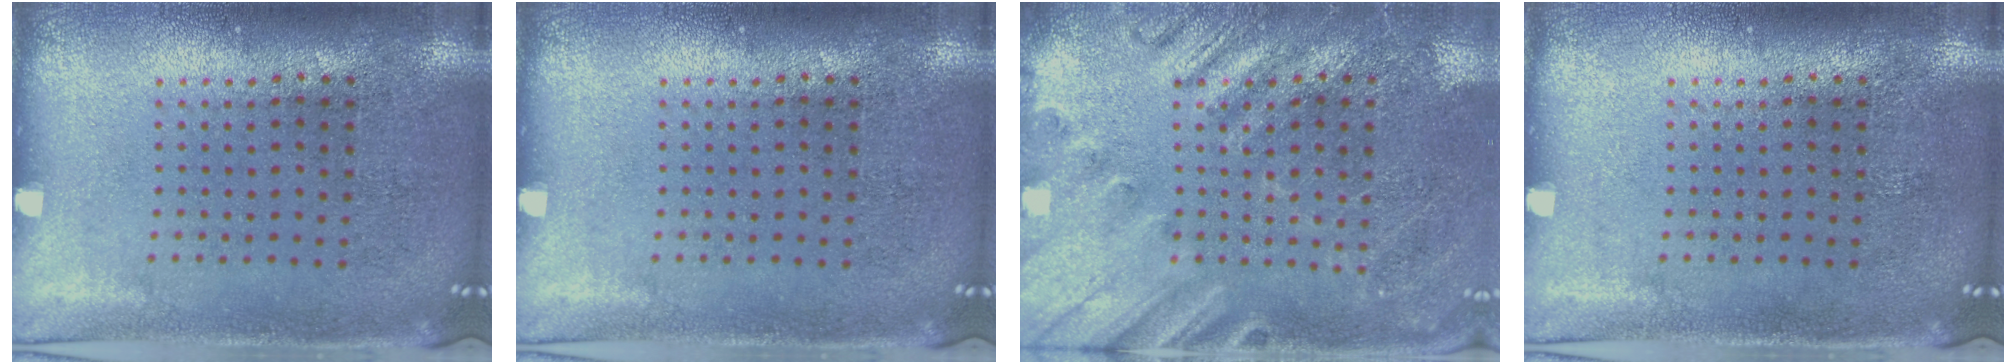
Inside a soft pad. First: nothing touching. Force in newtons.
{"total": 0.0}
{"total": 2.2, "press": 2.1, "slide": 0.8}
{"total": 0.0}